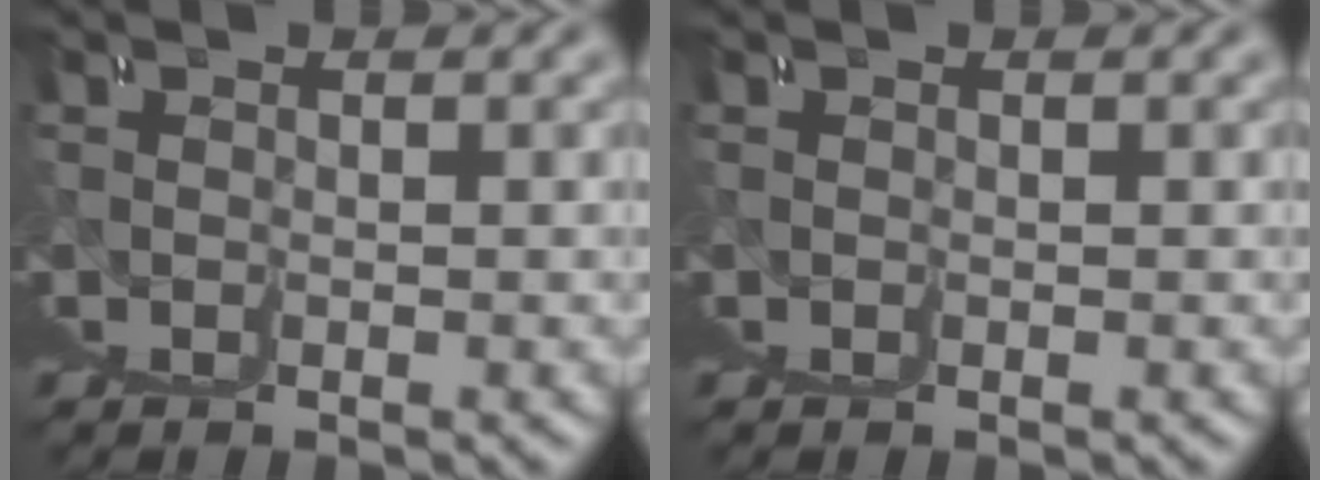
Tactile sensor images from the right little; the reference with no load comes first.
{"total": 0.0}